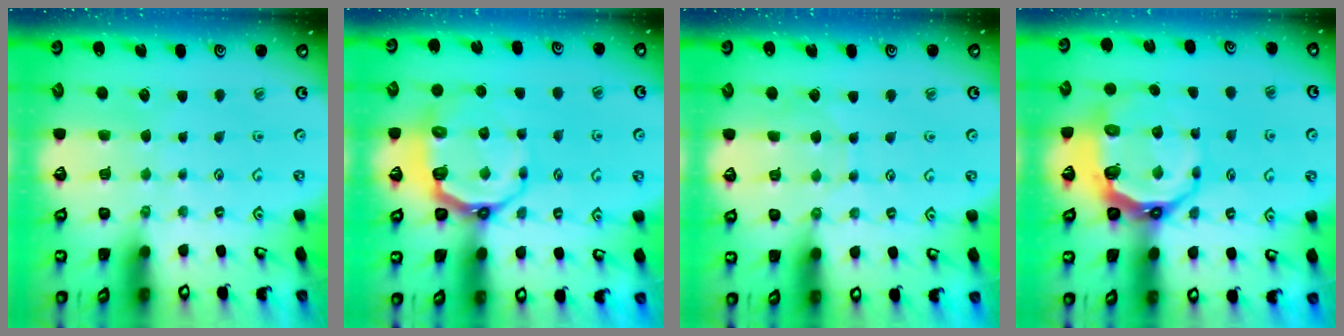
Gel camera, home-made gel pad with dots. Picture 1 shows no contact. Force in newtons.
{"total": 8.6, "press": 7.5, "slide": 4.2}
{"total": 2.6, "press": 2.6, "slide": 0.3}
{"total": 10.7, "press": 9.7, "slide": 4.5}